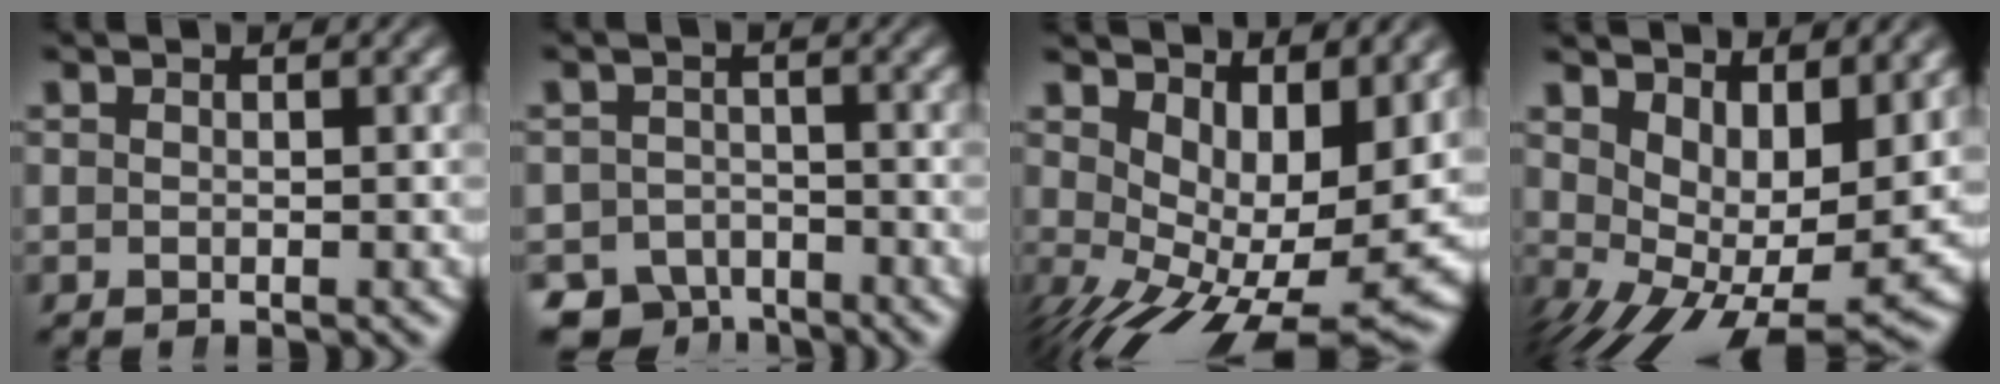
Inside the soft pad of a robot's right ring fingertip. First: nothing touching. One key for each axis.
{"total": 6.5, "fx": -5.1, "fy": 4.0, "fz": 1.1, "tx": -0.003, "ty": -0.026, "tz": -0.081}
{"total": 9.9, "fx": -1.8, "fy": 5.2, "fz": 8.3, "tx": -0.139, "ty": -0.054, "tz": -0.001}
{"total": 8.6, "fx": -1.2, "fy": 5.2, "fz": 6.7, "tx": -0.126, "ty": -0.053, "tz": 0.007}